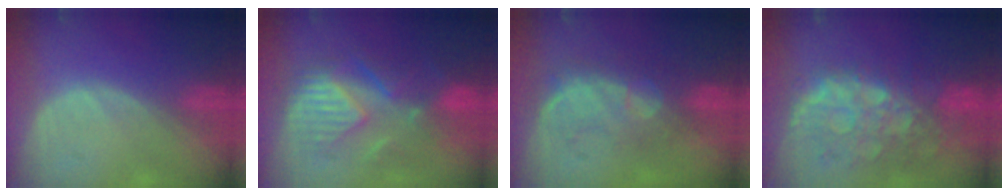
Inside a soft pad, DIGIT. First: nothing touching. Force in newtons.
{"total": 9.0, "press": 8.9, "slide": 0.9}
{"total": 7.8, "press": 7.7, "slide": 1.6}
{"total": 11.2, "press": 9.8, "slide": 5.5}